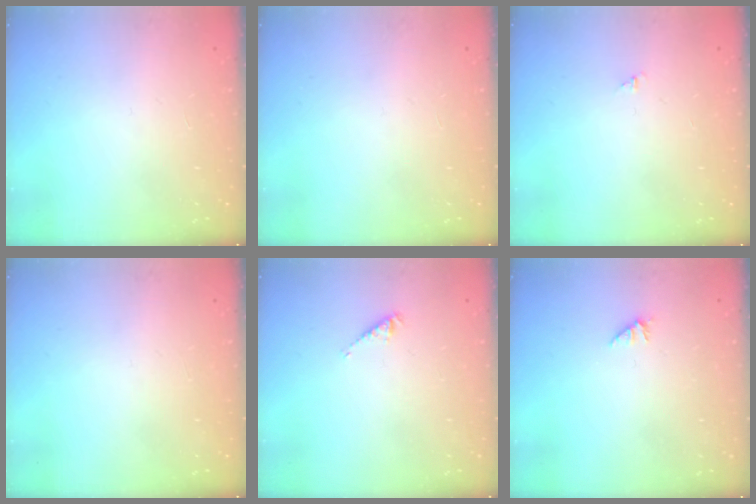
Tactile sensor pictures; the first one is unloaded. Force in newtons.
{"total": 0.0}
{"total": 0.7, "press": 0.7, "slide": 0.1}
{"total": 0.0}
{"total": 2.8, "press": 2.8, "slide": 0.5}
{"total": 0.0}